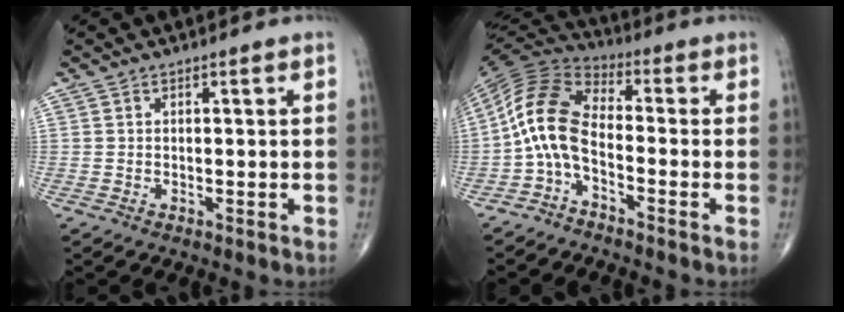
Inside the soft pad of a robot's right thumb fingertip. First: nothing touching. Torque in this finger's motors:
{"motor_torque": [0.27, 0.43, 1.30, -0.26, 0.12]}